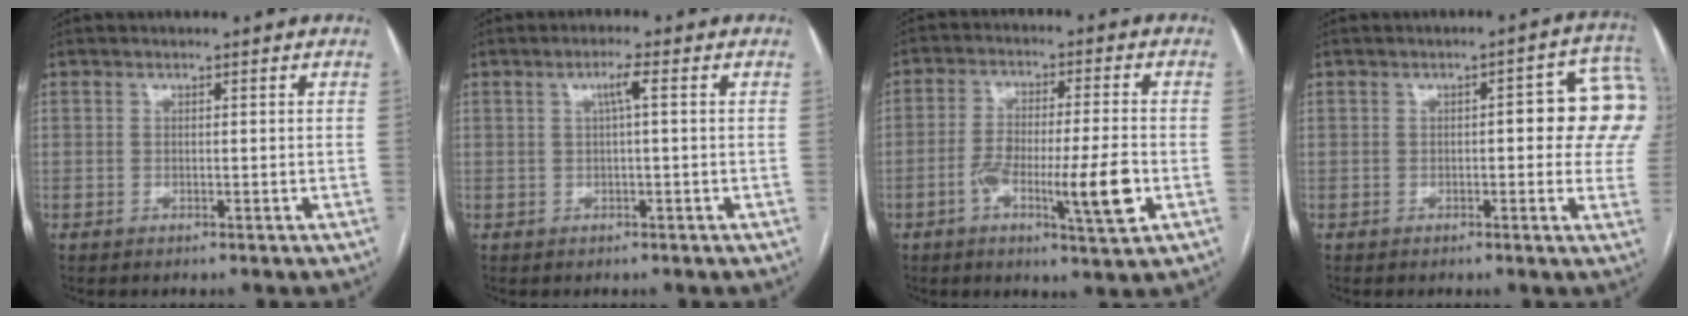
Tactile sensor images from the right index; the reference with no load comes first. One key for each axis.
{"total": 2.3, "fx": 0.5, "fy": -0.2, "fz": 2.2, "tx": -0.045, "ty": 0.003, "tz": 0.009}
{"total": 10.4, "fx": -3.3, "fy": 0.9, "fz": 9.8, "tx": -0.172, "ty": -0.001, "tz": -0.053}
{"total": 11.8, "fx": 1.3, "fy": 2.9, "fz": 11.4, "tx": -0.136, "ty": 0.032, "tz": 0.008}